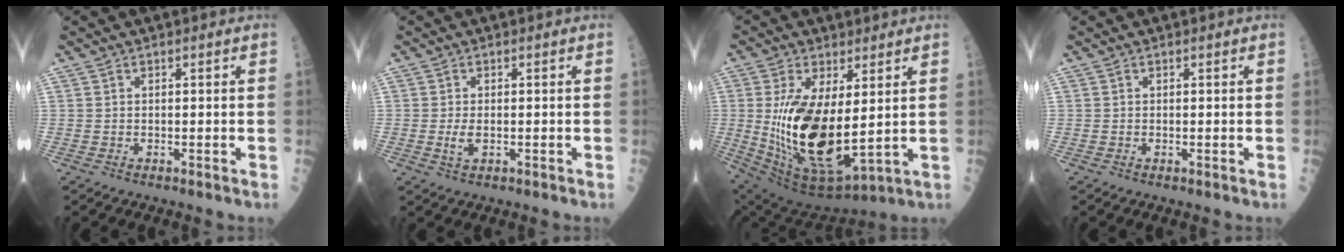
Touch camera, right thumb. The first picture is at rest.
{"total": 2.4, "force": [-0.4, 1.1, 2.1], "torque": [-0.040, -0.002, -0.005]}
{"total": 20.6, "force": [1.0, 8.9, 18.5], "torque": [-0.361, -0.031, 0.044]}
{"total": 0.0}